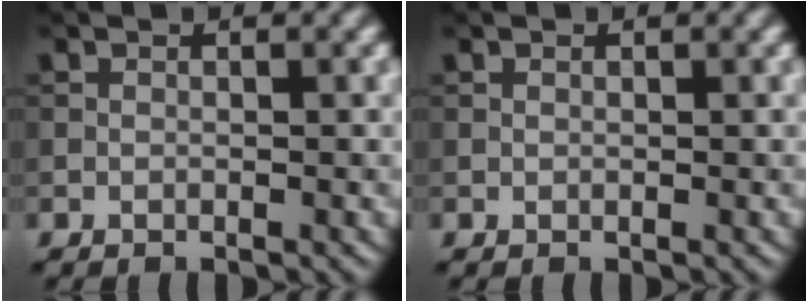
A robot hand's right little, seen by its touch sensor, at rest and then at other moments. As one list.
[{"total": 0.0}]